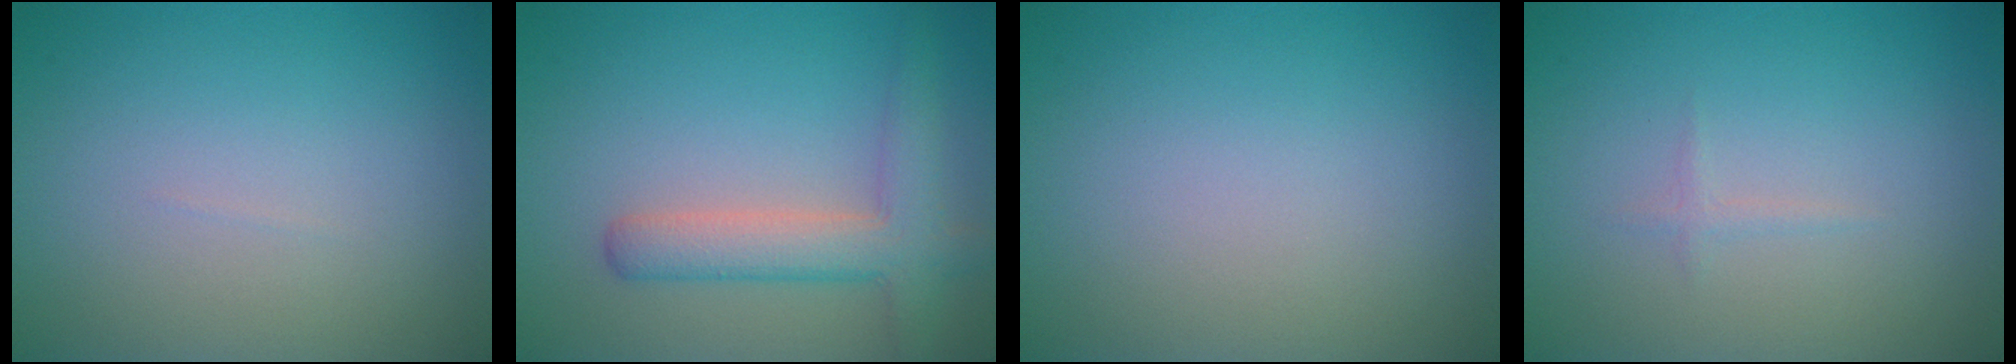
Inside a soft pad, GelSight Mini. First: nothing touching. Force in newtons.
{"total": 4.3, "press": 4.3, "slide": 0.3}
{"total": 0.0}
{"total": 0.6, "press": 0.6, "slide": 0.0}